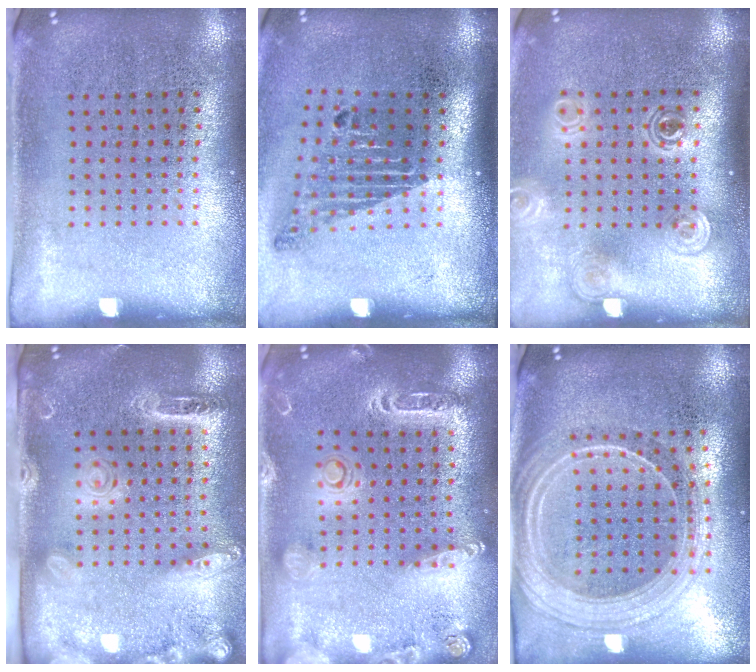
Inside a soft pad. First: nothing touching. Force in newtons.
{"total": 1.8, "press": 1.2, "slide": 1.3}
{"total": 1.9, "press": 1.4, "slide": 1.2}
{"total": 2.5, "press": 2.0, "slide": 1.6}
{"total": 2.1, "press": 1.9, "slide": 0.8}
{"total": 2.2, "press": 2.0, "slide": 1.1}